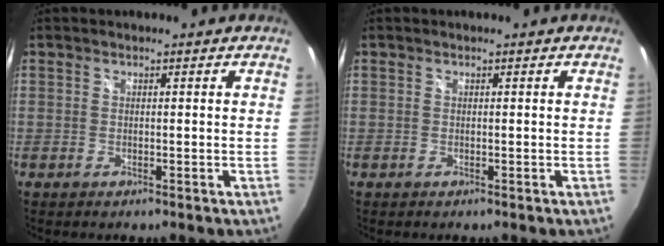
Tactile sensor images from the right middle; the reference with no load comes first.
{"total": 0.0}